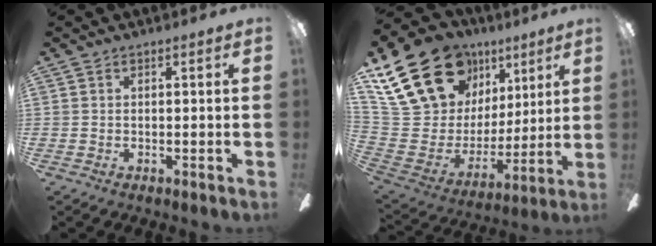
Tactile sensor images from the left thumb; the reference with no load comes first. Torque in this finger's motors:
{"motor_torque": [2.46, 2.47, 1.38, -1.39, 0.12]}